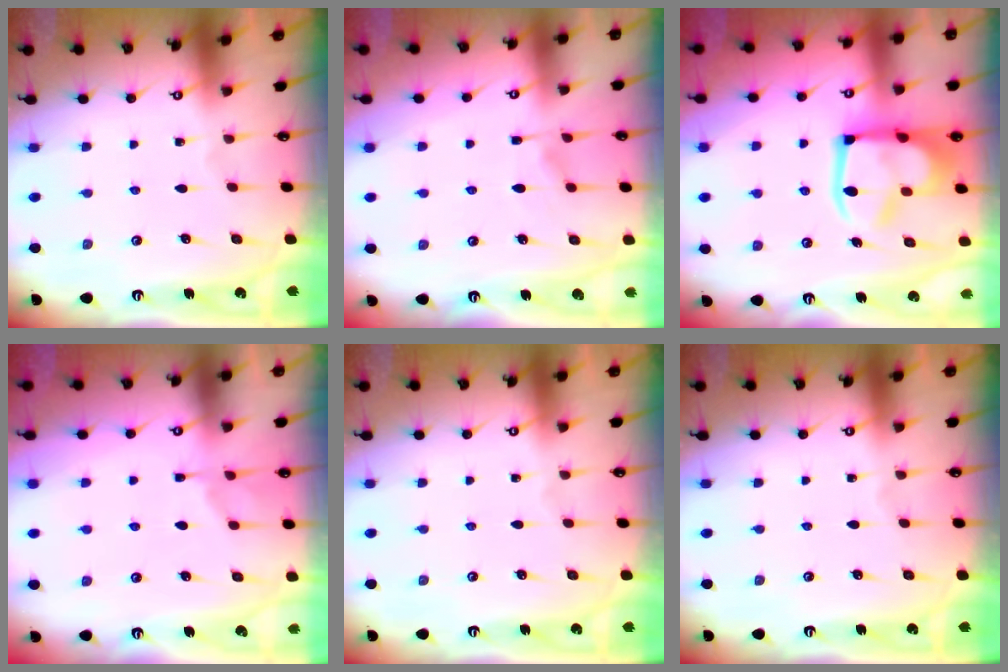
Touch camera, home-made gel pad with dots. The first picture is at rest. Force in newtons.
{"total": 1.4, "press": 0.2, "slide": 1.4}
{"total": 12.3, "press": 12.2, "slide": 1.7}
{"total": 1.7, "press": 1.4, "slide": 0.9}
{"total": 0.0}
{"total": 0.0}